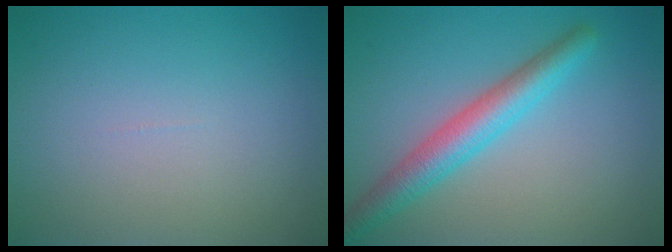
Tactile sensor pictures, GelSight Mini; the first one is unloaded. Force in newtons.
{"total": 4.3, "press": 4.3, "slide": 0.1}